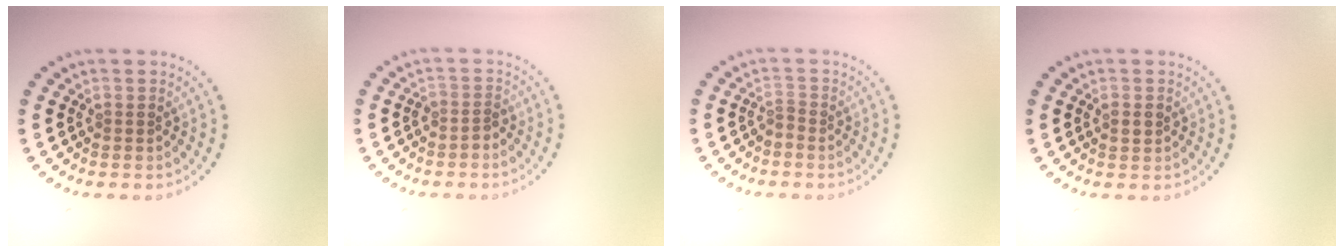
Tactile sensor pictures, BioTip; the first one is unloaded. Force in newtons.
{"total": 1.1, "press": 0.9, "slide": 0.7}
{"total": 0.6, "press": 0.2, "slide": 0.5}
{"total": 1.1, "press": 1.1, "slide": 0.1}